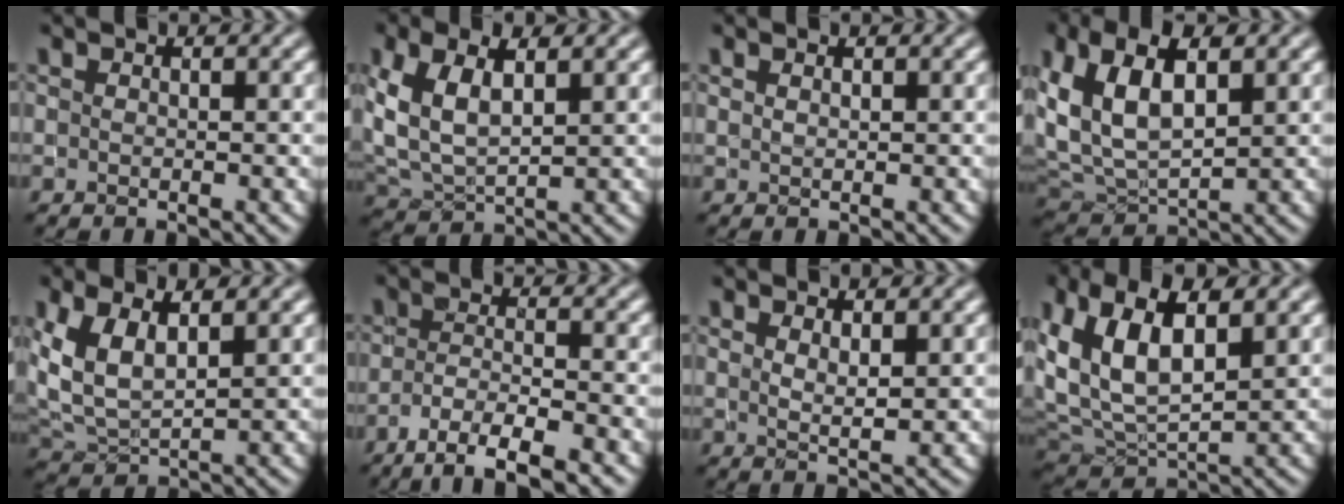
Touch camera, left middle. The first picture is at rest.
{"total": 6.7, "force": [2.2, 3.6, 5.2], "torque": [-0.136, 0.012, 0.041]}
{"total": 0.6, "force": [0.5, 0.2, 0.1], "torque": [-0.006, 0.005, 0.011]}
{"total": 8.8, "force": [3.3, 4.9, 6.6], "torque": [-0.162, 0.016, 0.060]}
{"total": 5.8, "force": [2.3, 3.1, 4.4], "torque": [-0.111, 0.008, 0.046]}
{"total": 4.5, "force": [-3.1, 1.0, 3.1], "torque": [-0.054, 0.004, -0.058]}
{"total": 1.7, "force": [1.1, 0.4, 1.2], "torque": [-0.022, -0.003, 0.022]}
{"total": 9.7, "force": [3.6, 5.1, 7.4], "torque": [-0.174, 0.011, 0.067]}